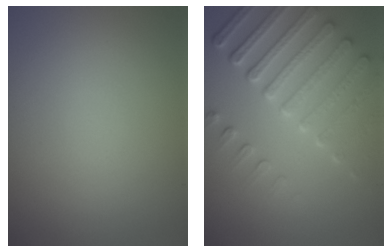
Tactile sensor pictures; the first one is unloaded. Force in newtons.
{"total": 6.5, "press": 5.2, "slide": 3.9}